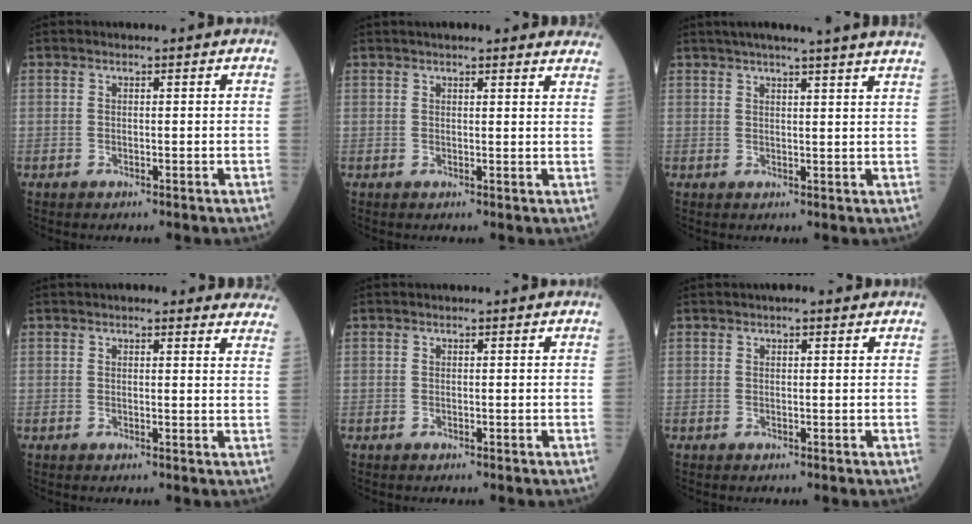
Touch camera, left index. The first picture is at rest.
{"total": 13.3, "force": [12.1, 2.2, 5.1], "torque": [-0.046, 0.023, 0.130]}
{"total": 15.4, "force": [13.5, -0.7, 7.4], "torque": [-0.115, 0.007, 0.160]}
{"total": 11.5, "force": [10.7, 2.3, 3.7], "torque": [-0.009, 0.001, 0.096]}
{"total": 0.0}
{"total": 1.8, "force": [1.3, 0.4, 1.1], "torque": [-0.016, 0.017, 0.018]}